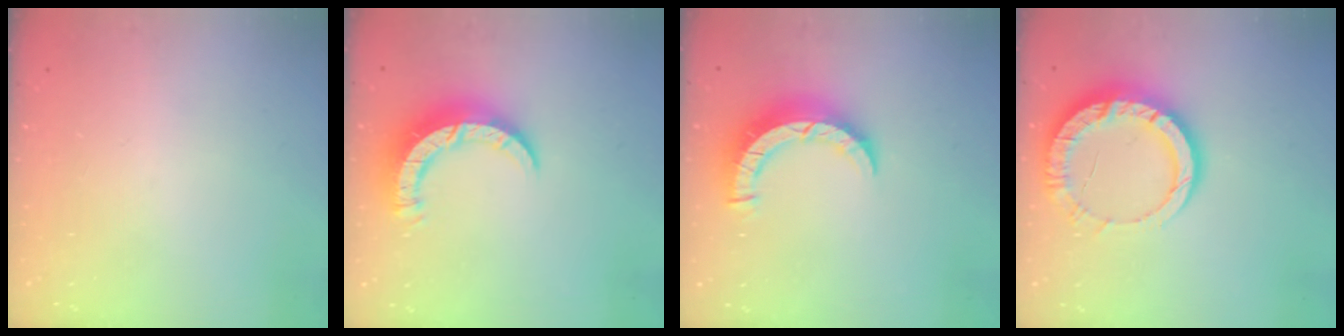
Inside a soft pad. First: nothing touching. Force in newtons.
{"total": 9.6, "press": 9.5, "slide": 1.2}
{"total": 7.9, "press": 7.9, "slide": 1.0}
{"total": 14.4, "press": 14.3, "slide": 1.4}